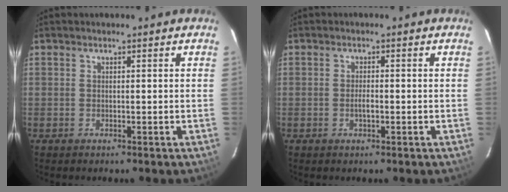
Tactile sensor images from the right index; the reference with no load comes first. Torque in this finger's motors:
{"motor_torque": [0.53, -0.15, 0.12, 0.04]}